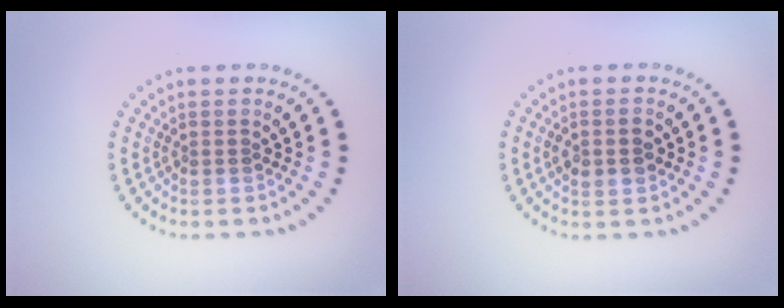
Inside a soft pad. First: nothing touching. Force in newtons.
{"total": 1.9, "press": 1.9, "slide": 0.2}